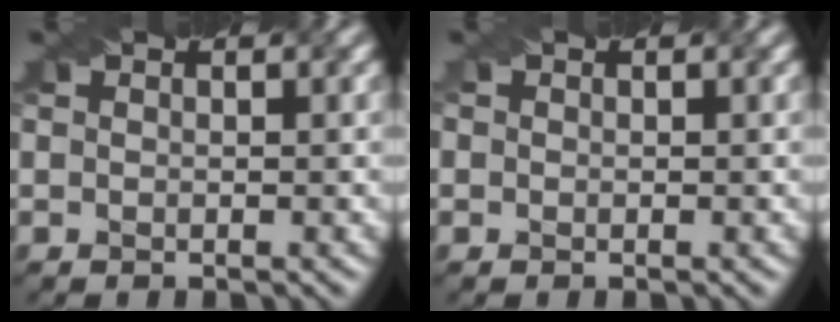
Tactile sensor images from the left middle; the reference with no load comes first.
{"total": 0.7, "force": [0.3, 0.6, 0.3], "torque": [-0.003, 0.009, -0.007]}